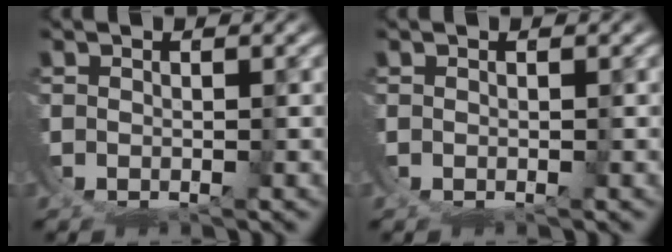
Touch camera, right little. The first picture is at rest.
{"total": 0.0}